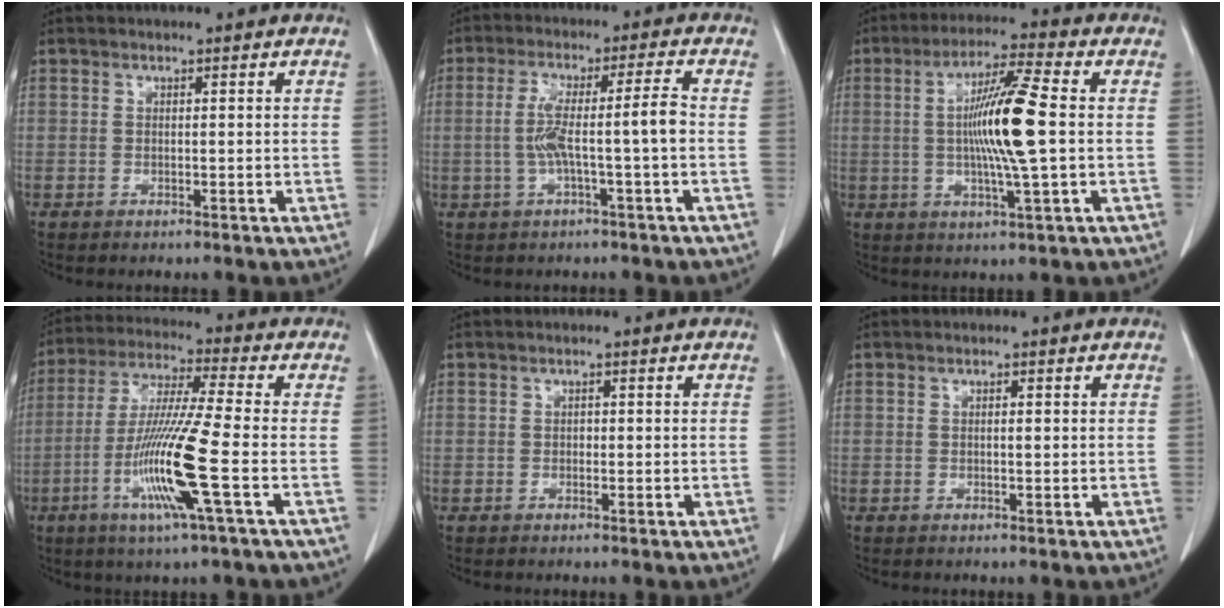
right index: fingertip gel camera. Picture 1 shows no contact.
{"total": 7.1, "force": [-1.1, -0.5, 7.0], "torque": [-0.137, 0.020, -0.016]}
{"total": 11.5, "force": [0.2, -0.2, 11.5], "torque": [-0.214, -0.002, 0.001]}
{"total": 13.6, "force": [-4.2, -0.9, 12.9], "torque": [-0.263, -0.021, -0.088]}
{"total": 0.5, "force": [-0.1, 0.4, 0.3], "torque": [-0.002, 0.003, -0.002]}
{"total": 0.7, "force": [0.1, 0.1, 0.7], "torque": [-0.013, 0.000, 0.002]}